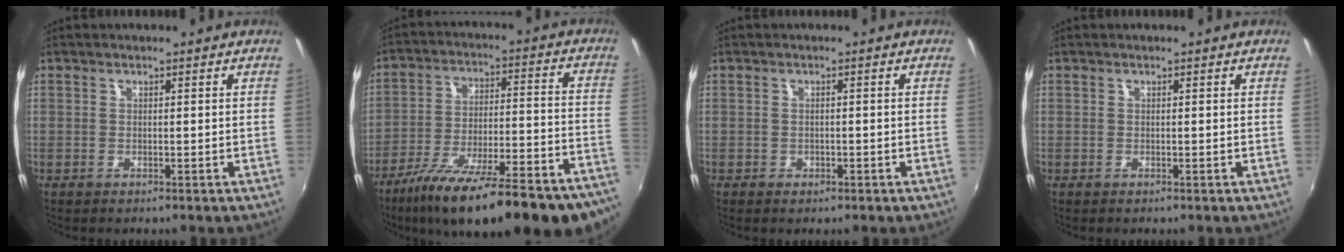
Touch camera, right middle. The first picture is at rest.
{"total": 29.3, "force": [-23.2, 5.6, 17.1], "torque": [-0.259, -0.056, -0.325]}
{"total": 1.5, "force": [-0.8, 1.1, 0.6], "torque": [-0.012, -0.004, -0.011]}
{"total": 0.0}